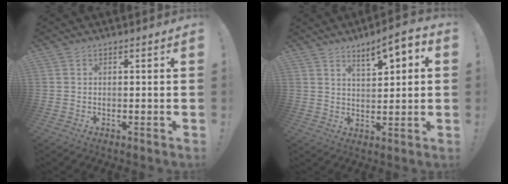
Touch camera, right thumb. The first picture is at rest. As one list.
[{"total": 7.6, "force": [4.3, 2.4, 5.8], "torque": [-0.078, -0.025, 0.068]}]